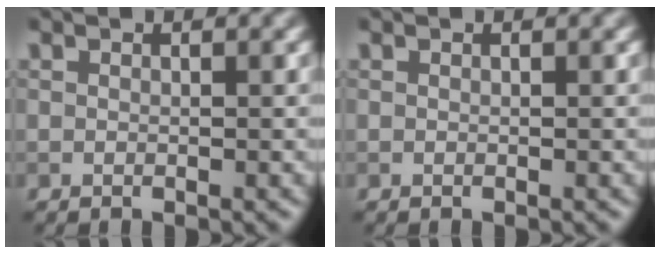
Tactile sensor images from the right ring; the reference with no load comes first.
{"total": 0.0}